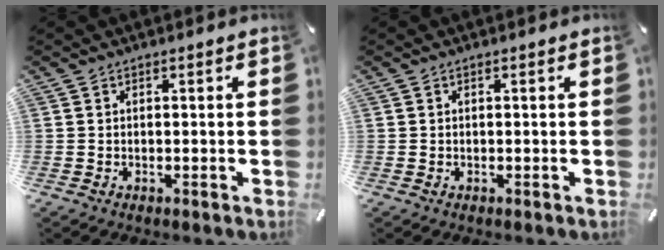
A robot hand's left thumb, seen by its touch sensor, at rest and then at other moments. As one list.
[{"total": 0.0}]